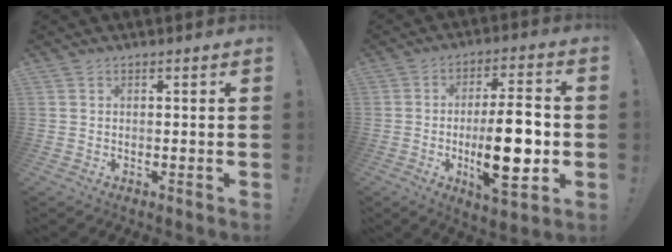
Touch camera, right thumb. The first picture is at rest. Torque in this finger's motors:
{"motor_torque": [2.41, 2.61, 0.26, -0.29, 0.44]}